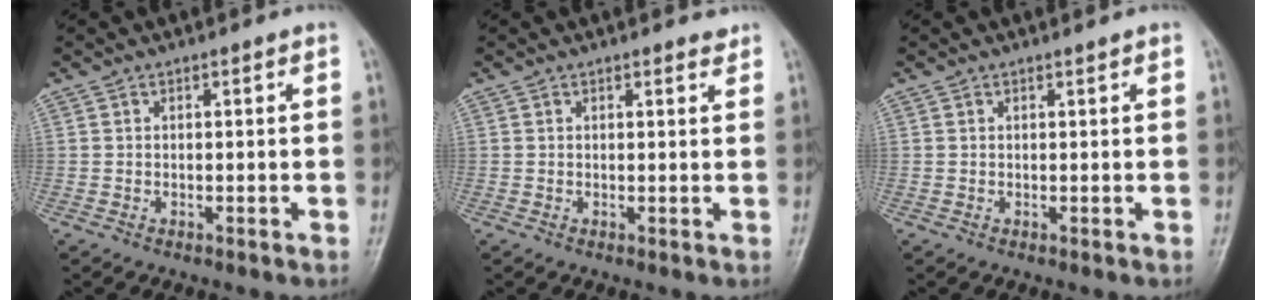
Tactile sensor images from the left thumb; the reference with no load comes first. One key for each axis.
{"total": 1.0, "fx": 0.9, "fy": 0.3, "fz": 0.3, "tx": 0.000, "ty": -0.006, "tz": 0.012}
{"total": 0.5, "fx": 0.4, "fy": 0.1, "fz": 0.4, "tx": -0.006, "ty": -0.001, "tz": 0.004}